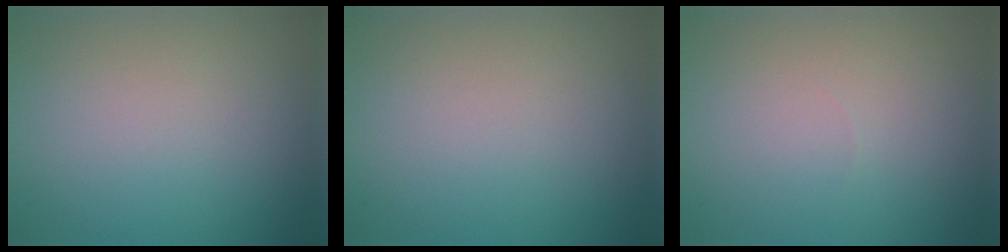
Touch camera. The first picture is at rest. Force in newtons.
{"total": 0.0}
{"total": 0.0}